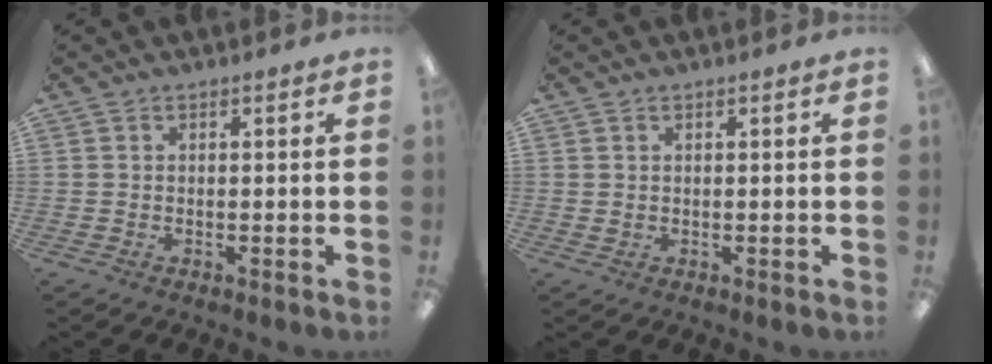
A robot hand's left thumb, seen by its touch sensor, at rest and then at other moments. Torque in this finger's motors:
{"motor_torque": [-0.16, 0.12, 0.24, -0.23, 0.00]}